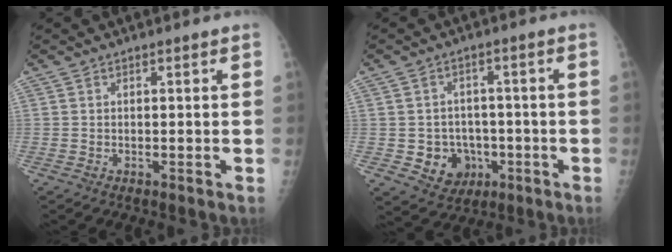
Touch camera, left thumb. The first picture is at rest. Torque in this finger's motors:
{"motor_torque": [-0.12, 0.13, 0.23, 0.17, 0.01]}